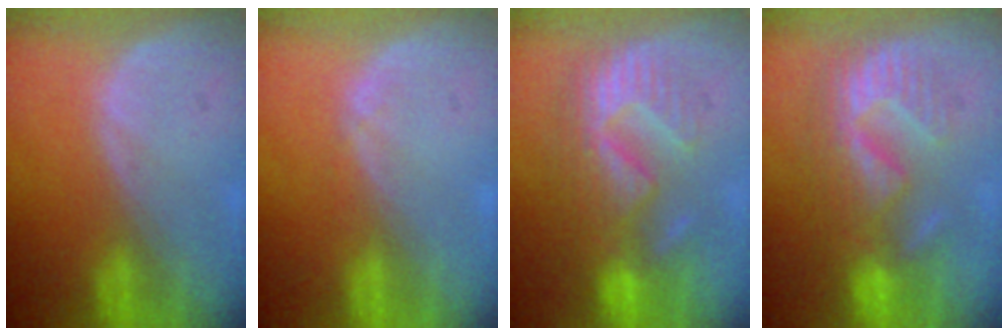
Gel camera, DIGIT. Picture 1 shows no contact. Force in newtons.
{"total": 0.7, "press": 0.6, "slide": 0.2}
{"total": 9.4, "press": 9.2, "slide": 2.0}
{"total": 8.7, "press": 8.6, "slide": 1.5}